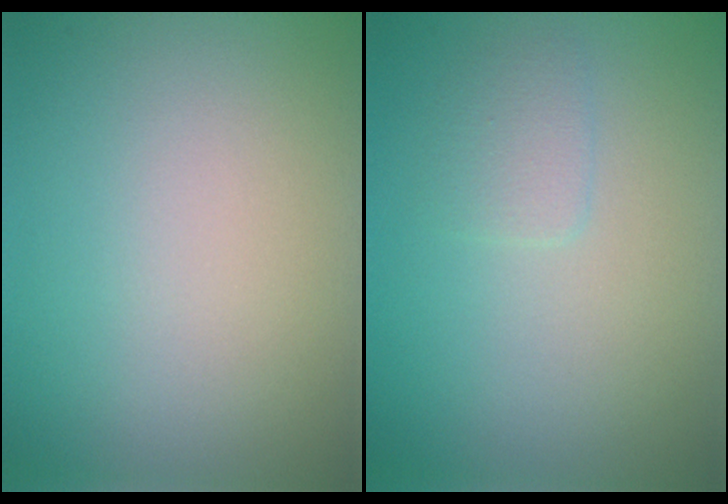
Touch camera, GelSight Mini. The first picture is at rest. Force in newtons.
{"total": 1.2, "press": 1.2, "slide": 0.1}